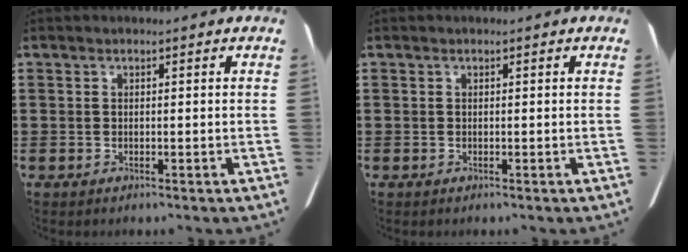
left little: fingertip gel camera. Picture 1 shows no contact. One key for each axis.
{"total": 0.0}